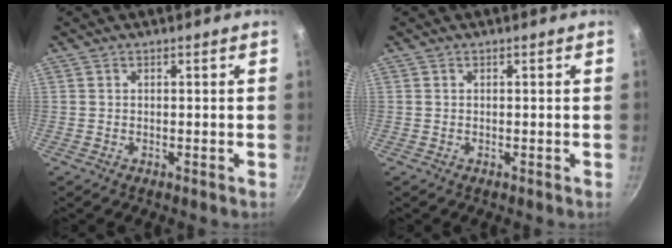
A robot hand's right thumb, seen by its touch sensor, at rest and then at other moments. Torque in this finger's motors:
{"motor_torque": [-0.01, 0.01, 0.00, 0.00, 0.02]}